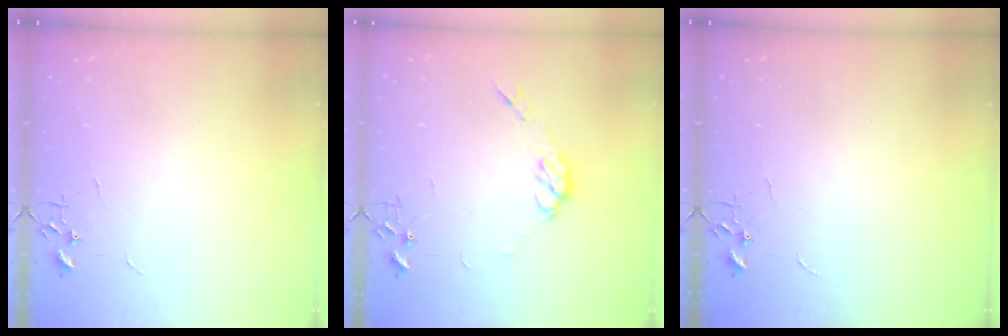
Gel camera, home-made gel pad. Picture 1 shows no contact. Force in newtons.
{"total": 7.3, "press": 7.2, "slide": 0.4}
{"total": 0.0}